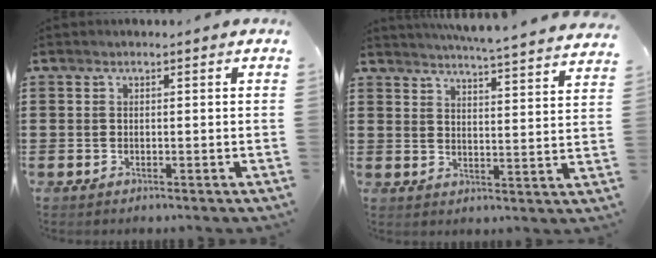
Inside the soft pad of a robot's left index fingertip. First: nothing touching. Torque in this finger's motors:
{"motor_torque": [2.14, 0.00, 0.47, 0.10]}